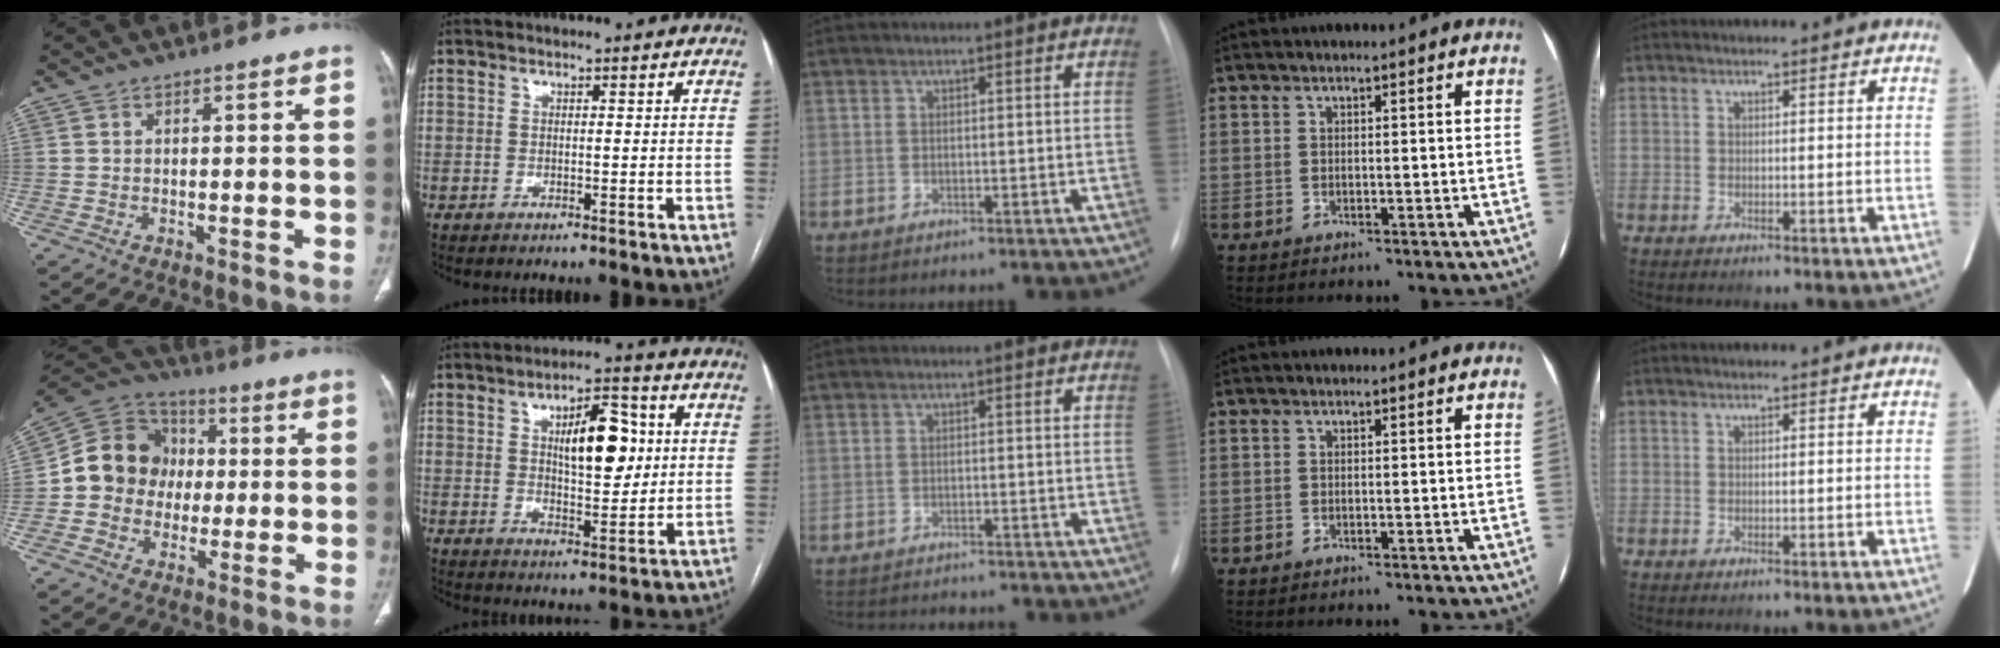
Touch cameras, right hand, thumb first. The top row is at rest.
{"thumb": {"total": 13.2, "force": [-0.3, 12.0, 5.4], "torque": [-0.061, 0.031, -0.014]}, "index": {"total": 10.1, "force": [2.4, 3.7, 9.1], "torque": [-0.139, 0.011, 0.040]}, "middle": {"total": 7.4, "force": [-7.1, 1.3, 1.9], "torque": [-0.026, -0.005, -0.088]}}